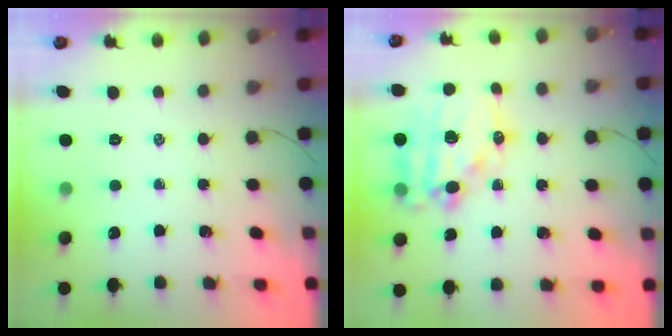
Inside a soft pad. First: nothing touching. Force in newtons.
{"total": 18.7, "press": 18.3, "slide": 4.0}